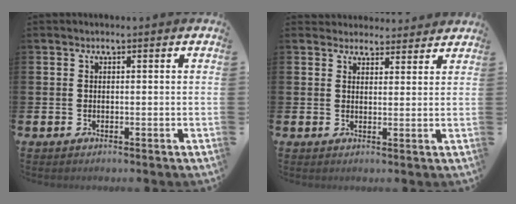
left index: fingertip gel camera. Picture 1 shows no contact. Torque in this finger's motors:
{"motor_torque": [1.08, -1.06, 0.22, 0.01]}